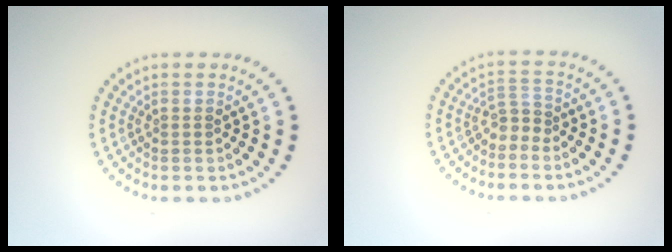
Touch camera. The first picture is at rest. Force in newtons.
{"total": 1.7, "press": 1.1, "slide": 1.3}